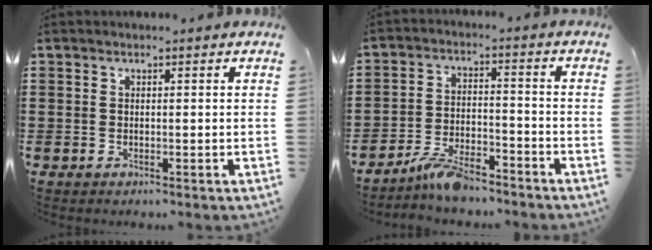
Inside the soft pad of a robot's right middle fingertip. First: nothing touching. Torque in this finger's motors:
{"motor_torque": [-0.06, -0.19, 0.19, 0.08]}